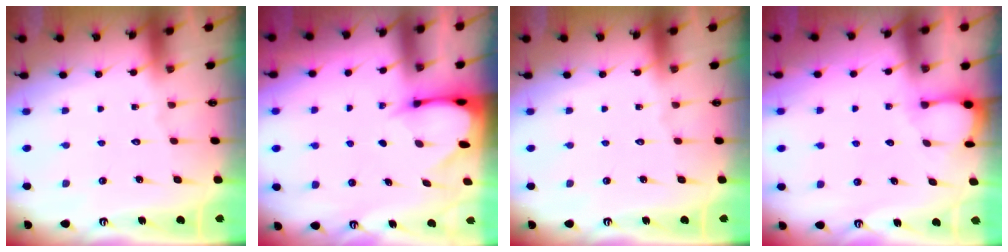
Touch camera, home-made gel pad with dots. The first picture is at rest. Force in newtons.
{"total": 3.4, "press": 3.4, "slide": 0.4}
{"total": 0.0}
{"total": 2.0, "press": 2.0, "slide": 0.3}